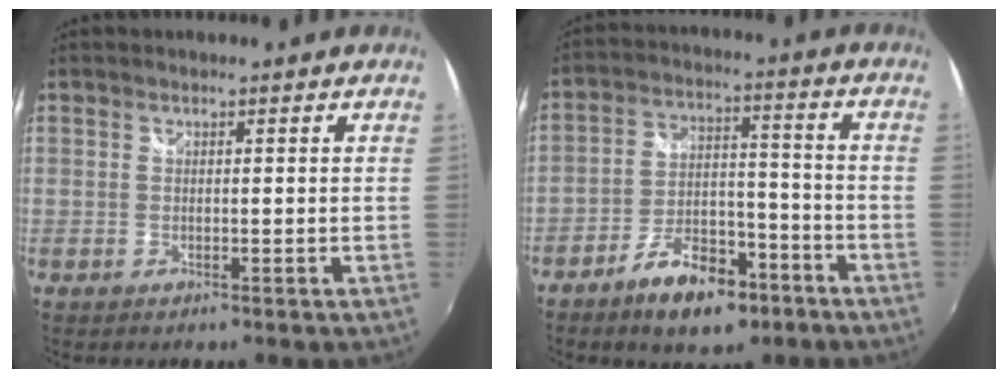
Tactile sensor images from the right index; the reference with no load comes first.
{"total": 11.8, "force": [-7.6, 5.6, 7.1], "torque": [-0.136, 0.018, -0.118]}